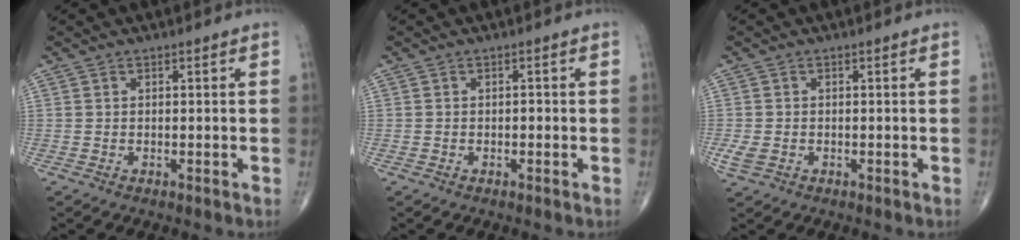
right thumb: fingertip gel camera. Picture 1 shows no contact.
{"total": 0.7, "force": [-0.2, 0.5, 0.4], "torque": [0.000, 0.002, -0.005]}
{"total": 2.5, "force": [-0.7, 1.9, 1.5], "torque": [-0.036, 0.000, -0.010]}